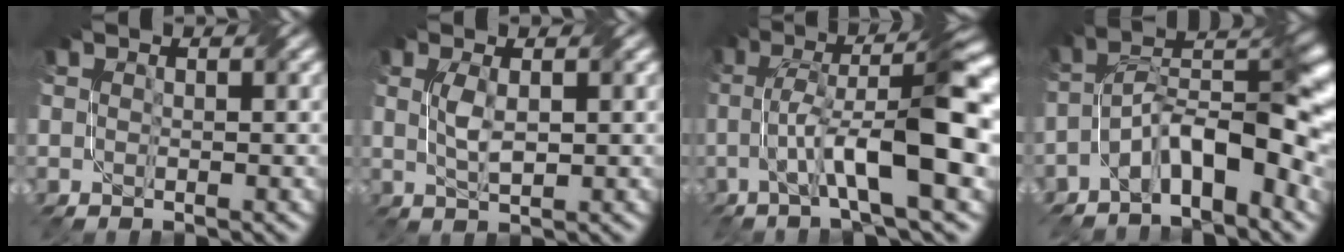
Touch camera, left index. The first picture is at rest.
{"total": 2.1, "force": [0.5, 0.6, 2.0], "torque": [-0.047, 0.004, 0.013]}
{"total": 10.4, "force": [-1.0, 2.0, 10.2], "torque": [-0.166, 0.020, -0.023]}
{"total": 7.9, "force": [-3.6, 2.8, 6.4], "torque": [-0.096, 0.018, -0.072]}